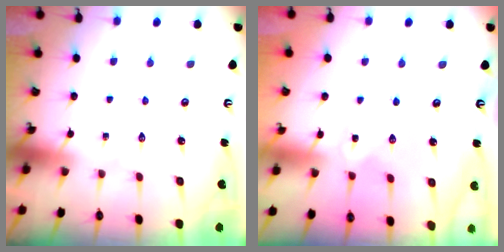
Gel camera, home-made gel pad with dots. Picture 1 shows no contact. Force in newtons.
{"total": 1.1, "press": 1.1, "slide": 0.1}